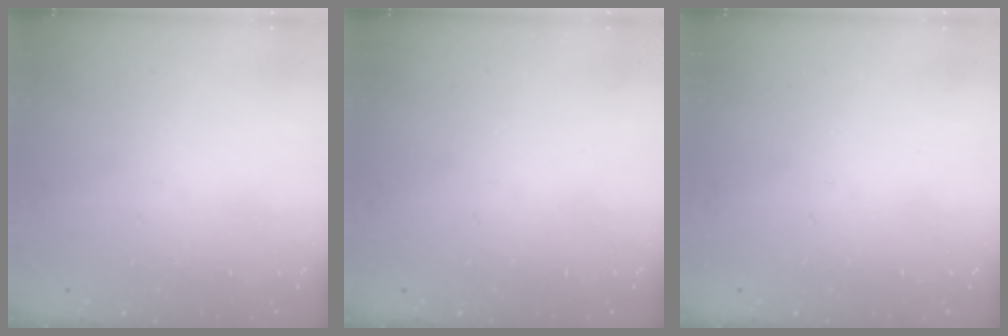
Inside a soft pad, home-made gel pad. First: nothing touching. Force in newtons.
{"total": 0.0}
{"total": 0.0}